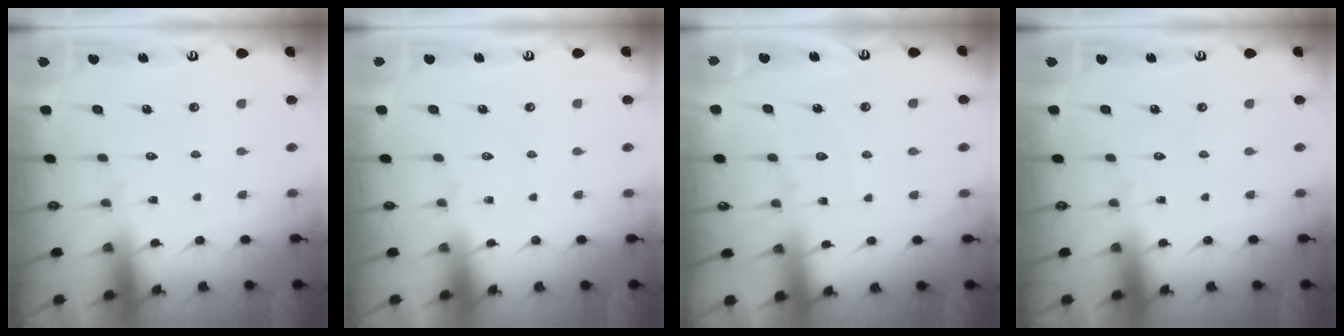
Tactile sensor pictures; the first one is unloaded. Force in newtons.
{"total": 0.0}
{"total": 4.0, "press": 3.9, "slide": 0.5}
{"total": 0.0}